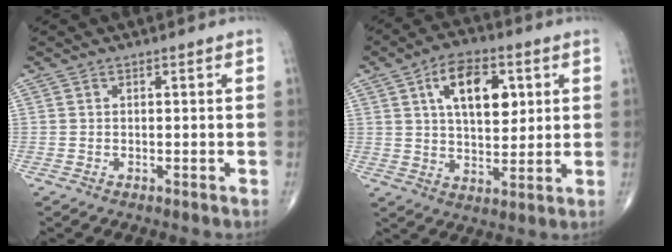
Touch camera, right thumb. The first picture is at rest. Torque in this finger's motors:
{"motor_torque": [0.36, 2.64, 1.39, 0.37, 0.09]}